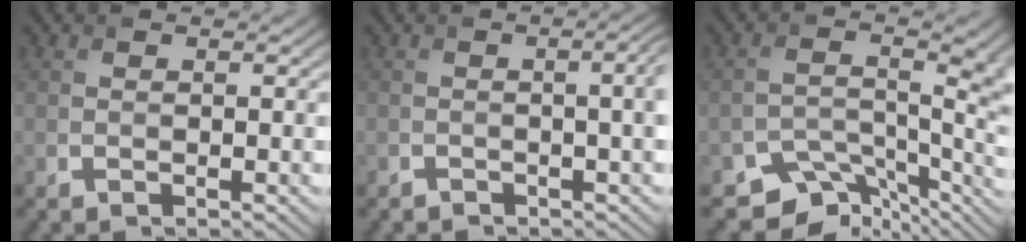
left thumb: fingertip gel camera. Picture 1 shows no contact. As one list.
[{"total": 3.1, "force": [-0.5, 1.0, 2.9], "torque": [-0.031, 0.007, -0.013]}, {"total": 7.5, "force": [-4.4, 4.2, 4.5], "torque": [-0.059, -0.025, -0.075]}]